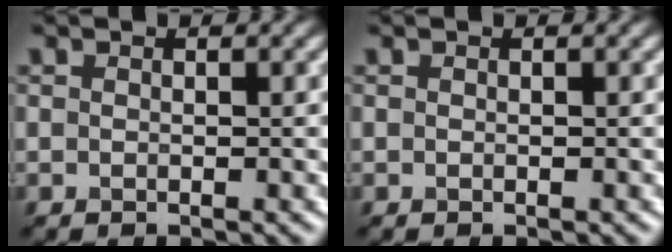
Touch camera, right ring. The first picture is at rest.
{"total": 0.0}